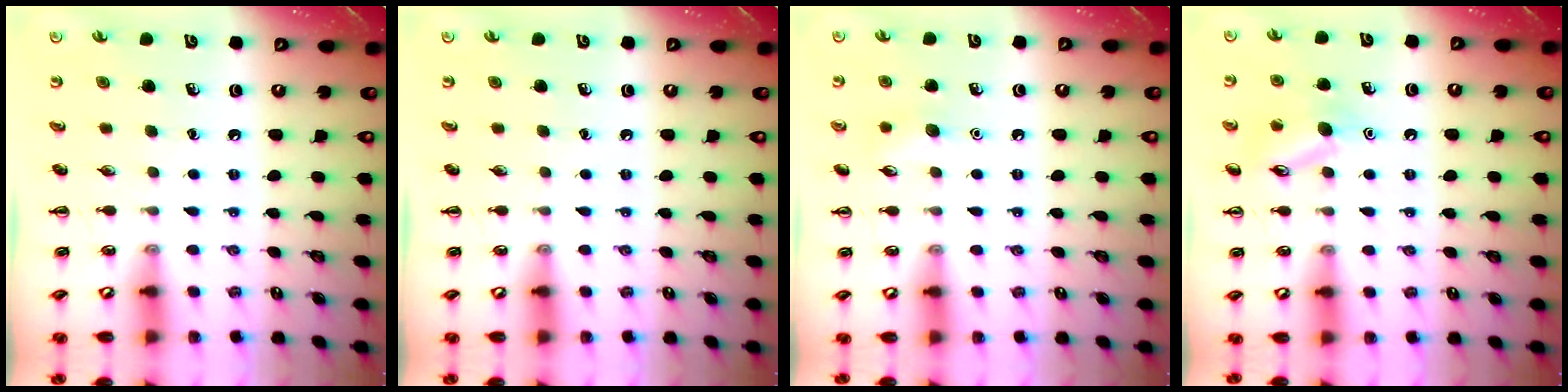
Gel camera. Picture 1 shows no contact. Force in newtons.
{"total": 0.0}
{"total": 5.8, "press": 5.6, "slide": 1.5}
{"total": 10.1, "press": 10.0, "slide": 0.9}